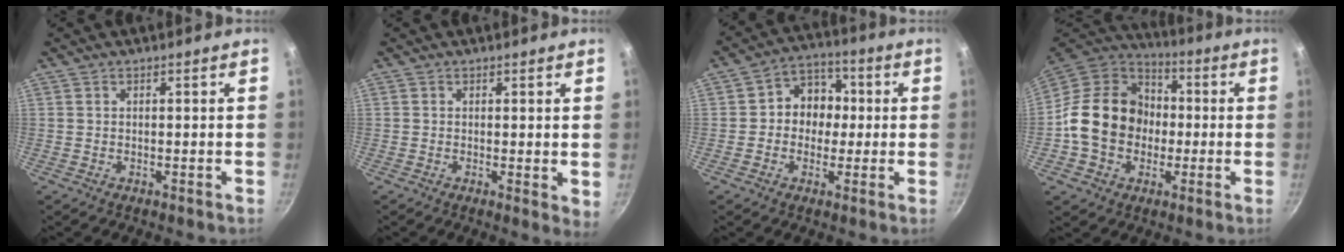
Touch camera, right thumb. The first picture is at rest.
{"total": 2.7, "force": [0.5, 1.0, 2.4], "torque": [-0.031, -0.008, 0.005]}
{"total": 9.0, "force": [0.2, 7.8, 4.5], "torque": [-0.013, 0.021, -0.013]}
{"total": 18.7, "force": [-1.5, 15.3, 10.5], "torque": [-0.156, 0.041, -0.035]}